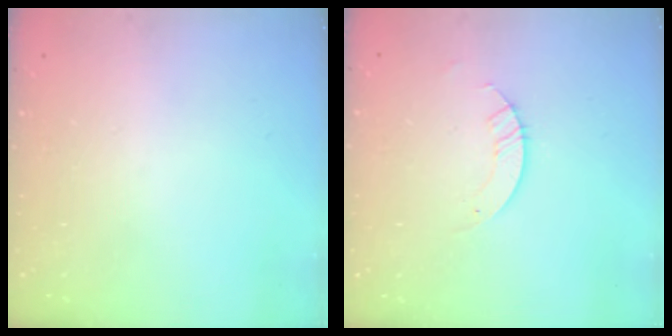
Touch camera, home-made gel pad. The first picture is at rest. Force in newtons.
{"total": 2.8, "press": 2.8, "slide": 0.2}